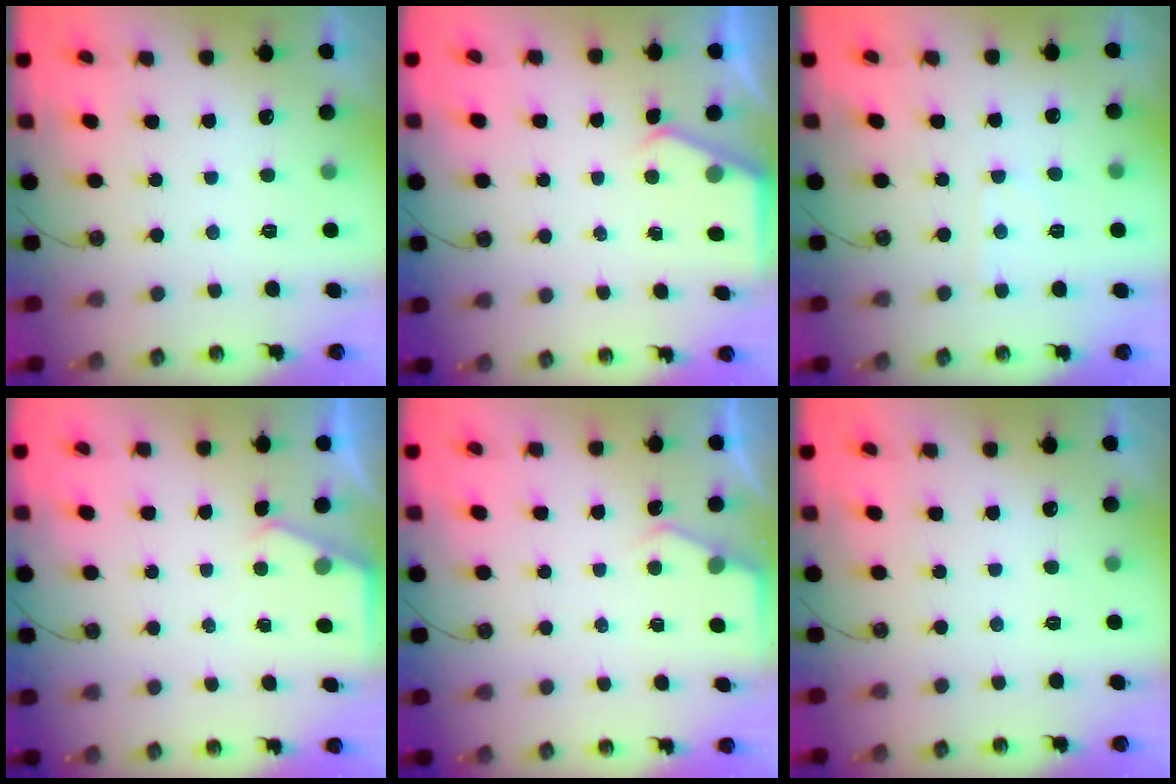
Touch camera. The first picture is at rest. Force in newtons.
{"total": 3.1, "press": 3.1, "slide": 0.5}
{"total": 4.1, "press": 4.1, "slide": 0.4}
{"total": 2.4, "press": 2.4, "slide": 0.4}
{"total": 3.9, "press": 3.8, "slide": 0.4}
{"total": 0.0}